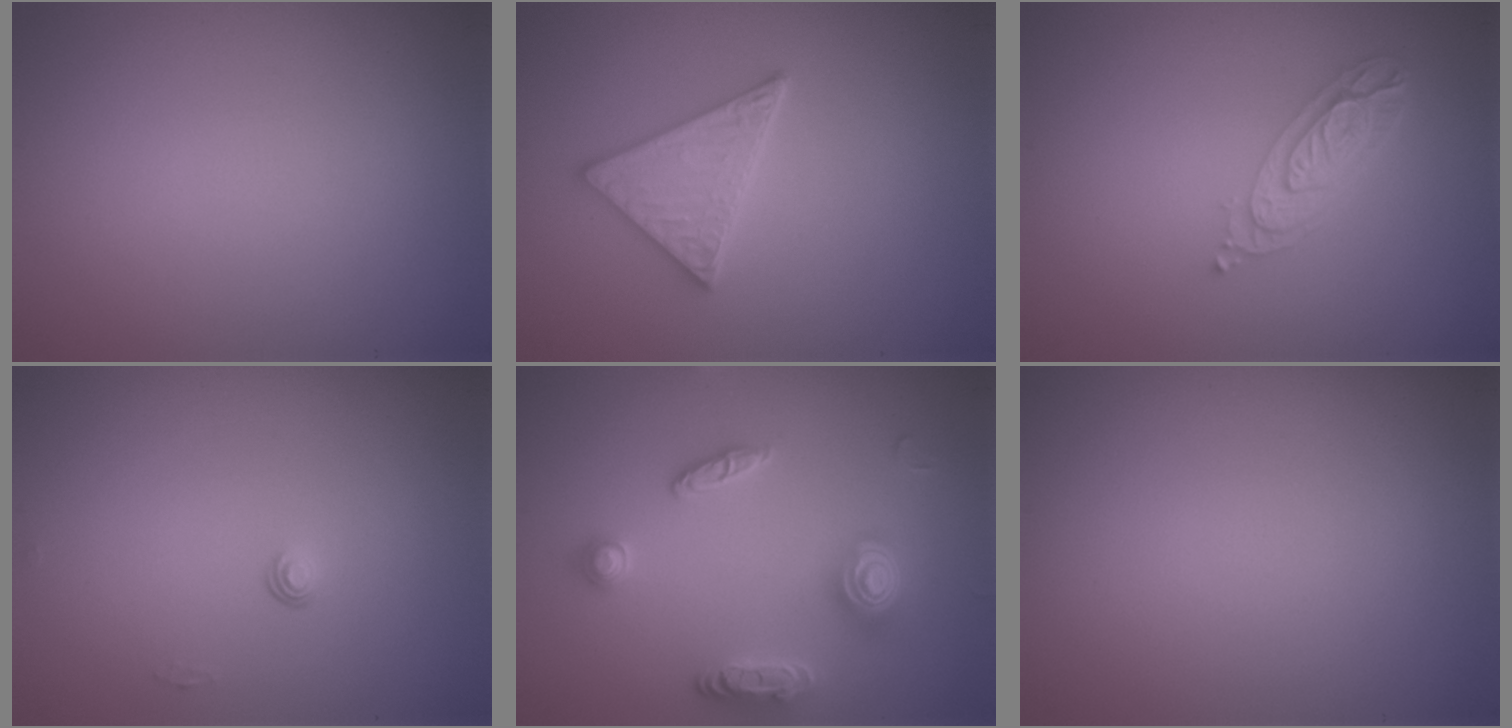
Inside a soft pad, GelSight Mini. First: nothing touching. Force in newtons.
{"total": 3.3, "press": 3.1, "slide": 1.2}
{"total": 3.8, "press": 2.9, "slide": 2.4}
{"total": 0.6, "press": 0.4, "slide": 0.5}
{"total": 3.4, "press": 3.4, "slide": 0.3}
{"total": 0.0}